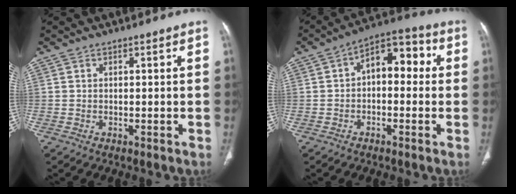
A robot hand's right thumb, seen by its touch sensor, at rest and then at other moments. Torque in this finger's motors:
{"motor_torque": [0.44, 1.80, 0.78, -0.73, 0.05]}